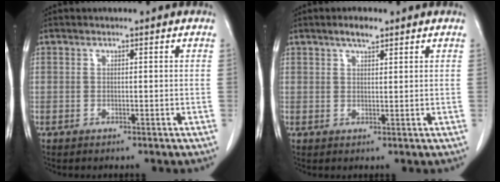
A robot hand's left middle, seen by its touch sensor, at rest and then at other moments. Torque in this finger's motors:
{"motor_torque": [0.38, -0.18, -0.01, 0.02]}